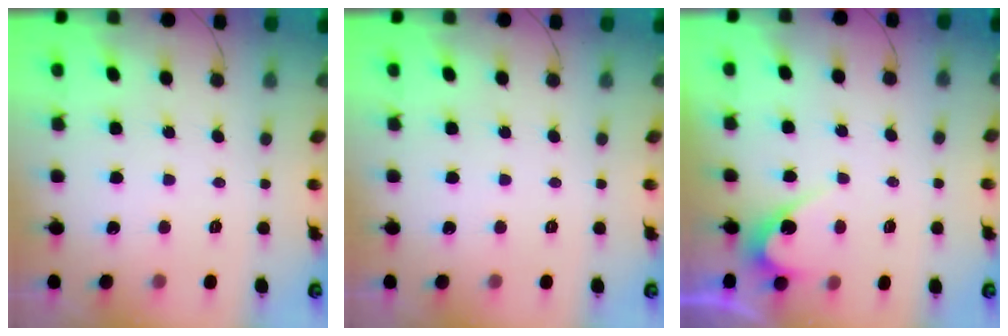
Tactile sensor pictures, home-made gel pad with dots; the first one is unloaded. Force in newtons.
{"total": 0.0}
{"total": 3.0, "press": 3.0, "slide": 0.3}